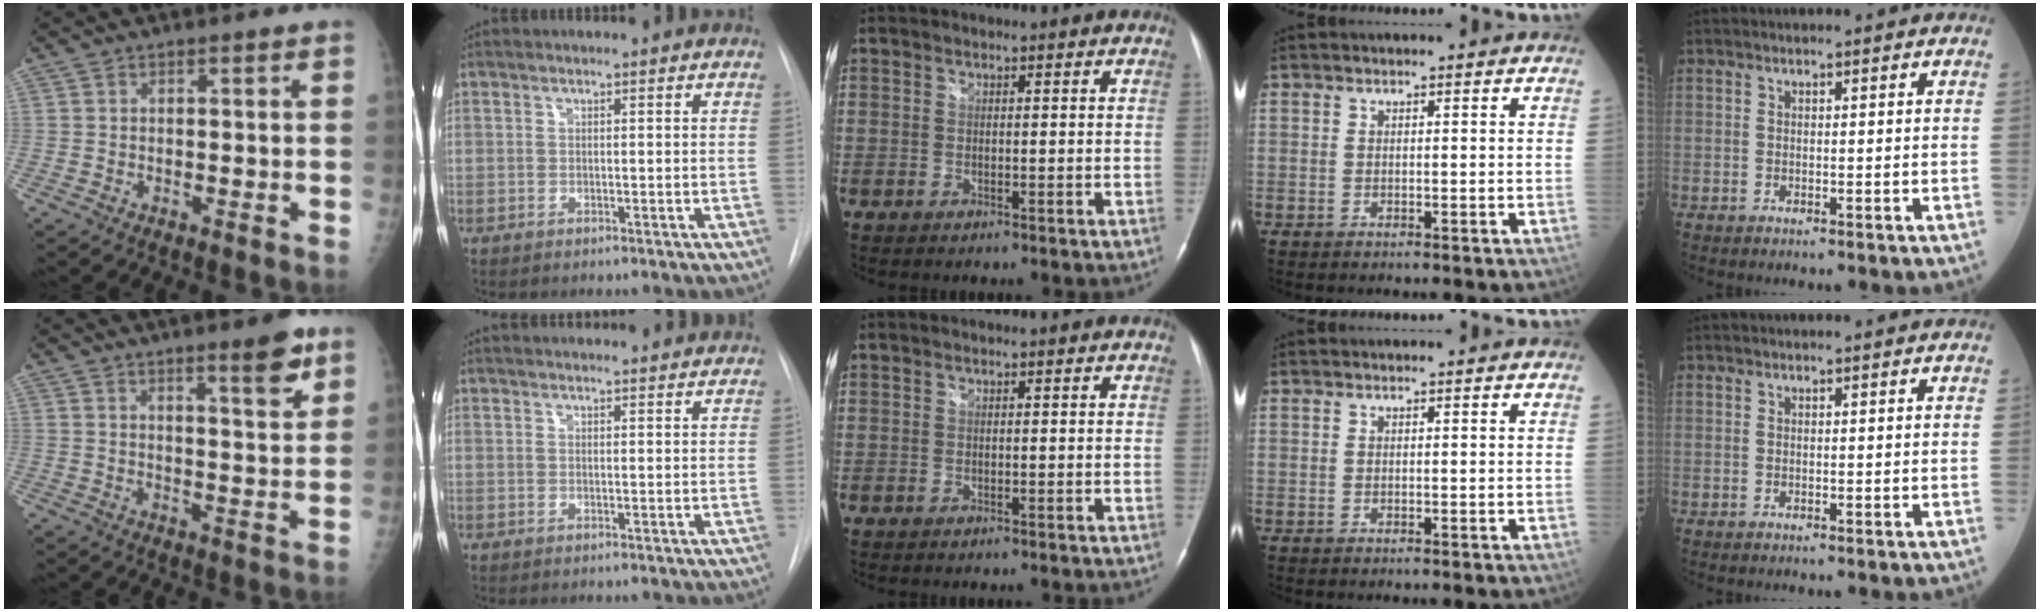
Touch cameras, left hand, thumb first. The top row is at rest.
{"thumb": {"total": 7.1, "force": [4.5, 1.2, 5.3], "torque": [-0.068, -0.029, 0.063]}, "index": {"total": 7.0, "force": [6.7, 1.2, 1.7], "torque": [-0.017, 0.019, 0.071]}}